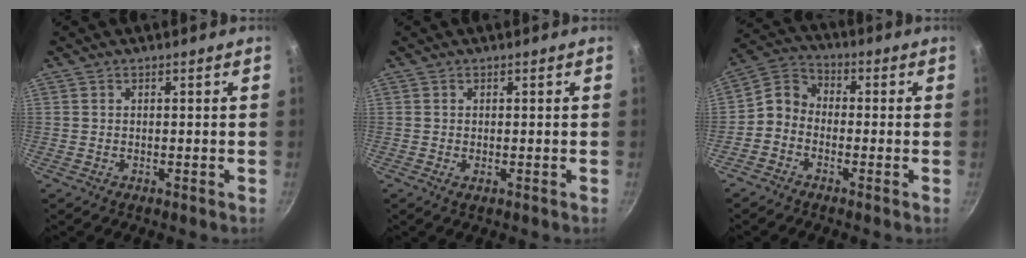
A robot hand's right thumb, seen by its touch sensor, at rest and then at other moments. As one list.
[{"total": 0.8, "force": [-0.3, 0.3, 0.7], "torque": [-0.012, -0.002, -0.004]}, {"total": 5.8, "force": [-2.1, 4.6, 2.9], "torque": [-0.045, 0.036, -0.066]}]